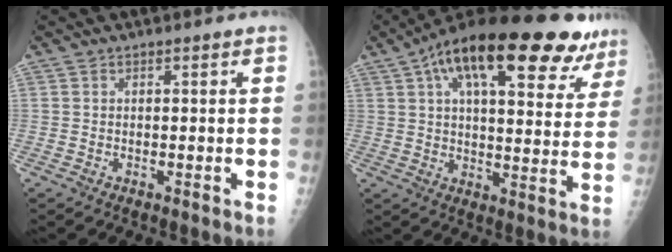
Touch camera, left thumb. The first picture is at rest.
{"total": 26.2, "force": [15.1, 9.9, 19.0], "torque": [-0.263, -0.001, 0.217]}